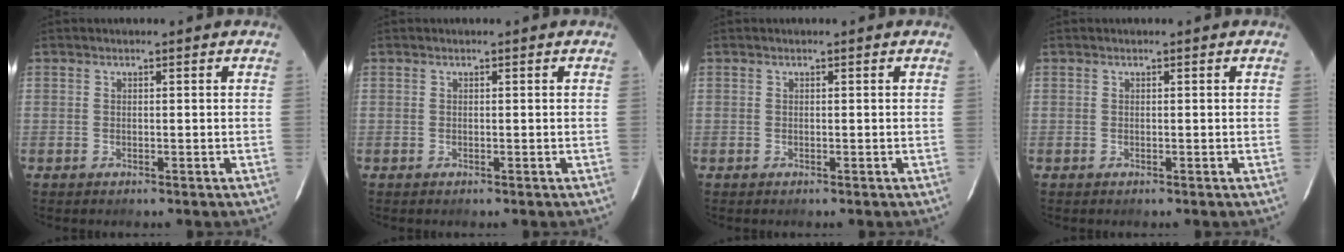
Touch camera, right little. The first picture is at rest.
{"total": 0.0}
{"total": 0.0}
{"total": 0.0}